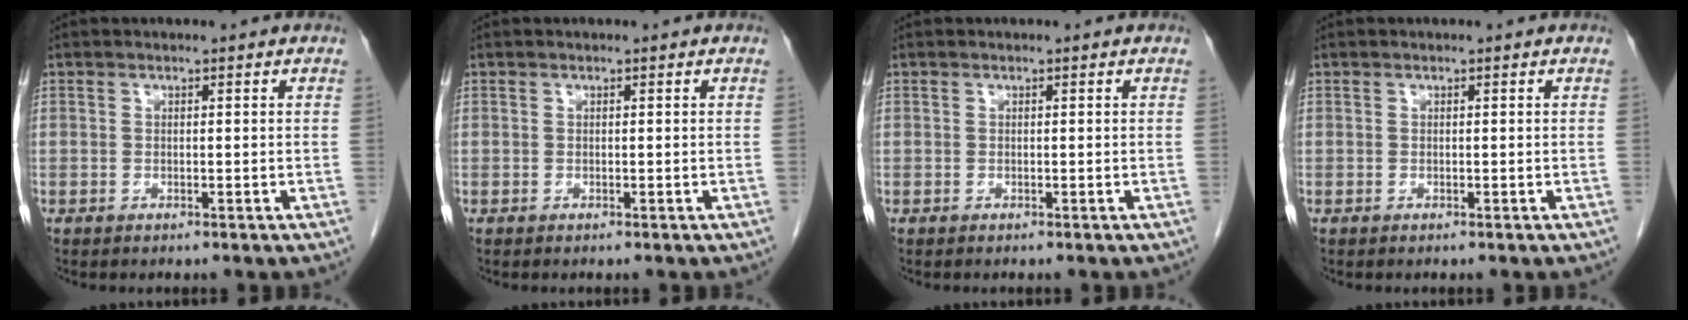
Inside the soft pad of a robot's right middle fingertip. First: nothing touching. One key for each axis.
{"total": 0.0}
{"total": 0.0}
{"total": 0.0}